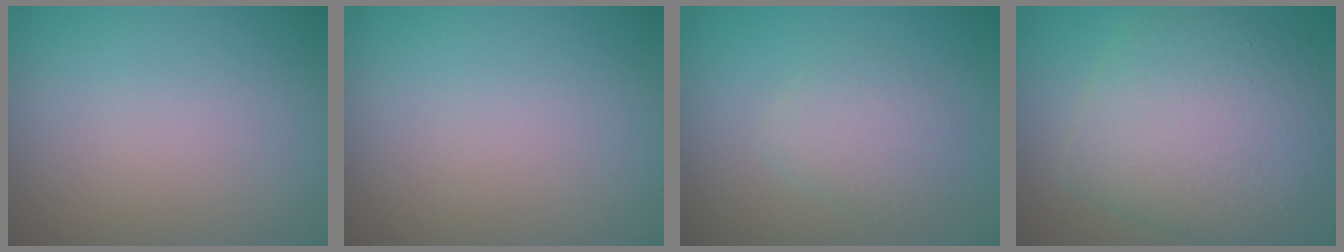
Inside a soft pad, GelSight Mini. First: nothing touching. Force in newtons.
{"total": 0.0}
{"total": 2.3, "press": 2.3, "slide": 0.1}
{"total": 8.2, "press": 8.2, "slide": 0.3}